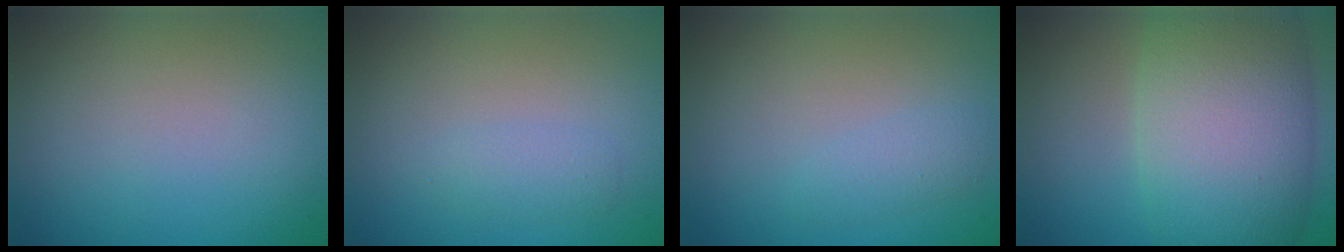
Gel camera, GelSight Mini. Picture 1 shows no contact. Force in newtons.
{"total": 1.5, "press": 1.4, "slide": 0.1}
{"total": 1.3, "press": 1.3, "slide": 0.1}
{"total": 11.5, "press": 11.5, "slide": 0.5}